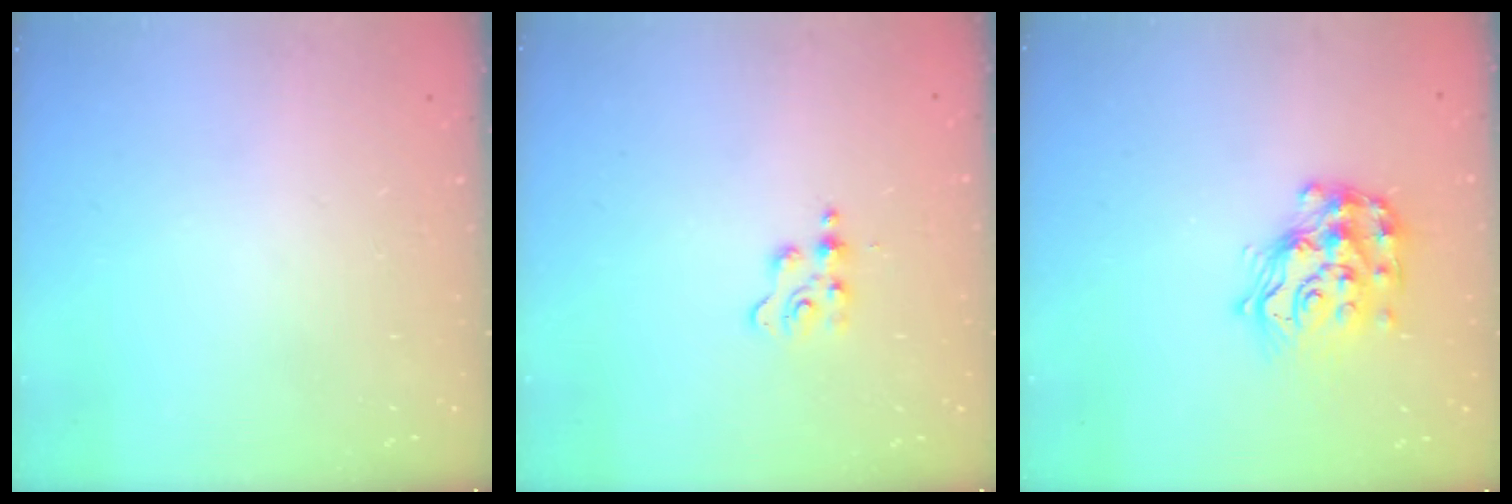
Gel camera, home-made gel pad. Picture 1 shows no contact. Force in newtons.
{"total": 2.3, "press": 2.3, "slide": 0.4}
{"total": 15.5, "press": 15.4, "slide": 1.0}